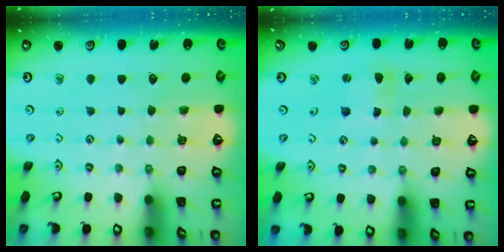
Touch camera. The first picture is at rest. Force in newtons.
{"total": 2.9, "press": 2.9, "slide": 0.3}